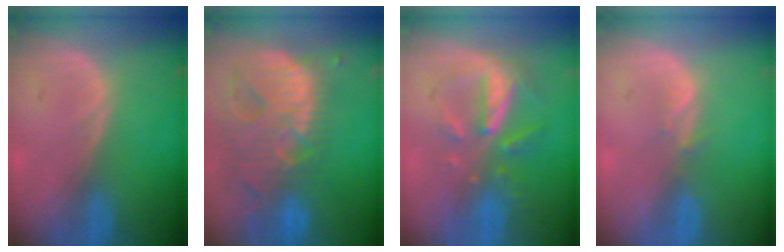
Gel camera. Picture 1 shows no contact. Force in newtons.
{"total": 13.9, "press": 11.7, "slide": 7.4}
{"total": 8.1, "press": 7.3, "slide": 3.4}
{"total": 1.4, "press": 1.2, "slide": 0.6}